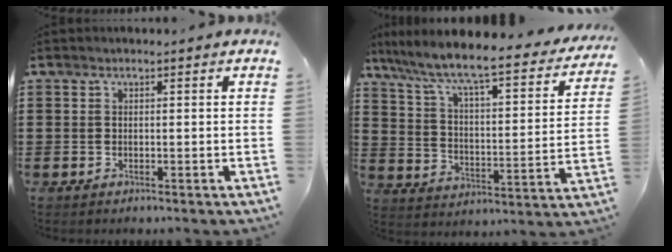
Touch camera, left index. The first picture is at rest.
{"total": 6.9, "force": [6.0, 0.3, 3.5], "torque": [-0.098, -0.053, 0.092]}